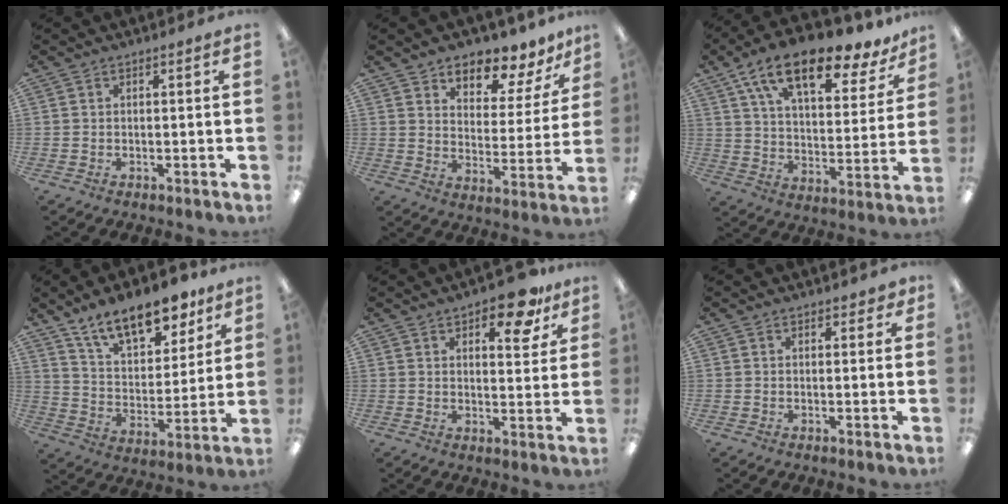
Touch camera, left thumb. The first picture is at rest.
{"total": 9.2, "force": [8.1, 3.6, 2.4], "torque": [-0.033, -0.073, 0.142]}
{"total": 17.8, "force": [12.3, 6.6, 11.1], "torque": [-0.188, -0.069, 0.209]}
{"total": 16.2, "force": [11.9, 7.2, 8.2], "torque": [-0.135, -0.063, 0.211]}
{"total": 10.8, "force": [7.1, 4.6, 6.7], "torque": [-0.067, -0.038, 0.113]}
{"total": 1.8, "force": [1.2, 1.2, 0.8], "torque": [-0.001, -0.003, 0.017]}